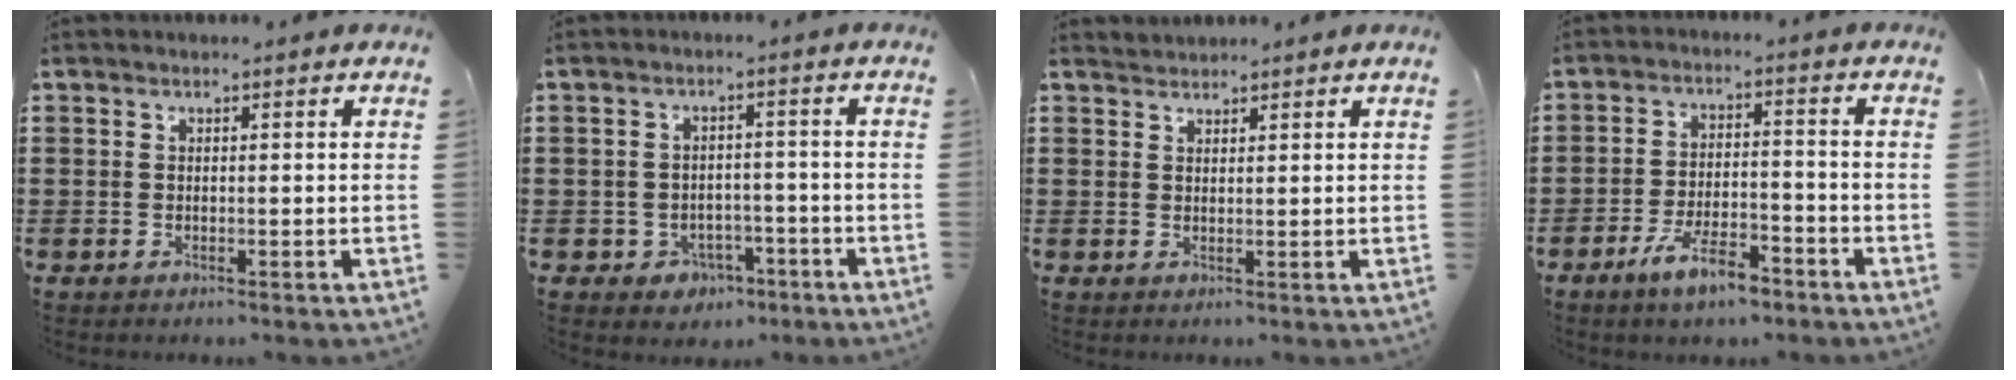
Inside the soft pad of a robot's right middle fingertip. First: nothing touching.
{"total": 2.7, "force": [-2.0, 1.7, 0.7], "torque": [-0.017, 0.004, -0.043]}
{"total": 1.3, "force": [1.2, 0.1, -0.5], "torque": [0.005, -0.001, 0.024]}
{"total": 7.2, "force": [-5.1, 2.1, 4.6], "torque": [-0.091, 0.004, -0.096]}